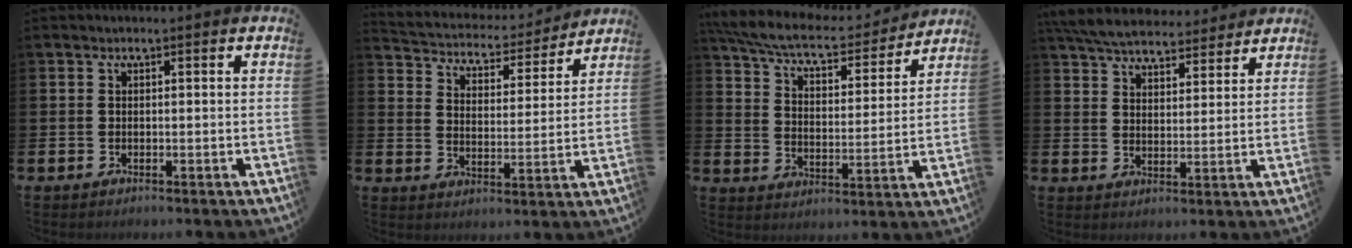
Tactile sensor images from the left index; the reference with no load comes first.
{"total": 4.8, "force": [4.5, 1.4, 0.2], "torque": [-0.036, -0.042, 0.072]}
{"total": 8.1, "force": [7.3, 1.5, 3.0], "torque": [-0.099, -0.047, 0.124]}
{"total": 6.5, "force": [6.3, 1.4, 1.3], "torque": [-0.047, -0.031, 0.113]}